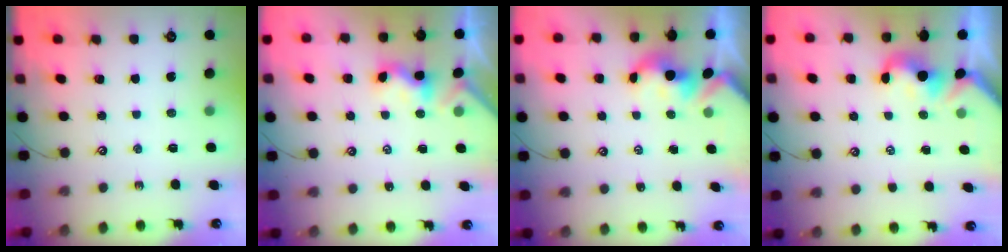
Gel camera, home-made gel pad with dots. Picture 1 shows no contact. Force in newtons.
{"total": 2.1, "press": 2.1, "slide": 0.3}
{"total": 1.7, "press": 1.7, "slide": 0.2}
{"total": 1.2, "press": 1.1, "slide": 0.3}